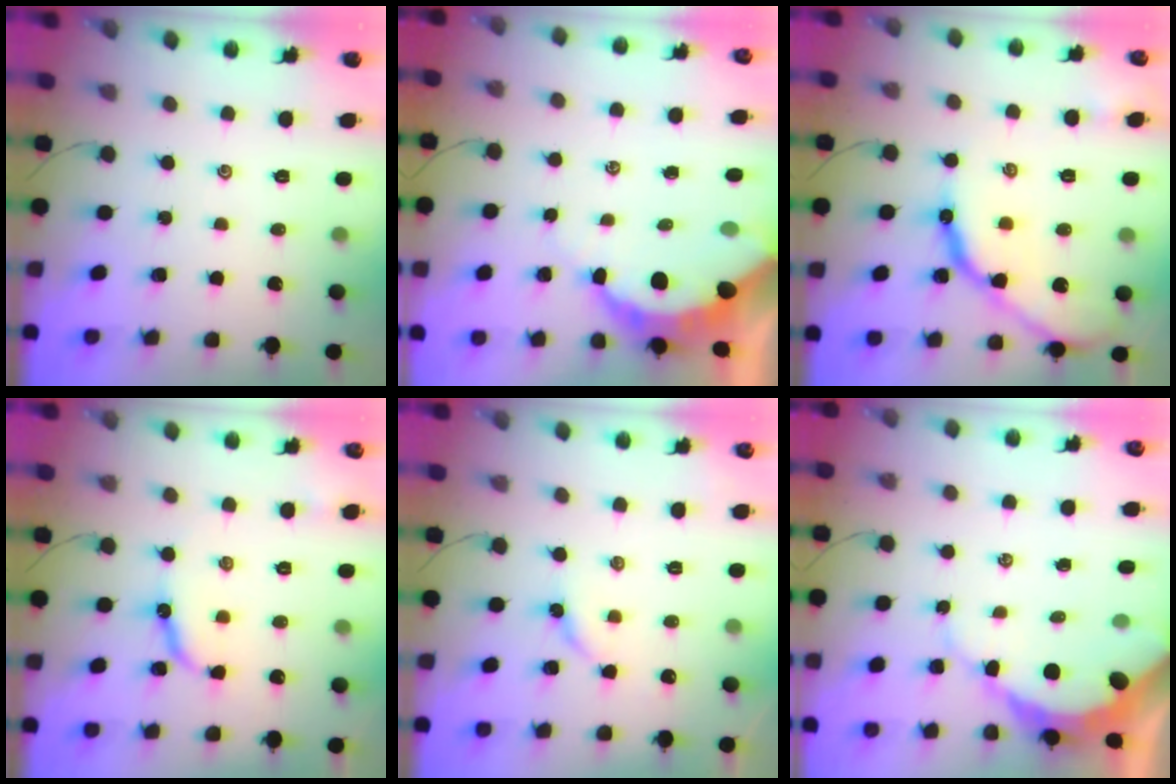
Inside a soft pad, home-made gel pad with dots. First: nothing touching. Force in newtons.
{"total": 10.1, "press": 10.0, "slide": 1.0}
{"total": 14.2, "press": 14.2, "slide": 1.0}
{"total": 8.2, "press": 8.2, "slide": 0.7}
{"total": 4.4, "press": 4.4, "slide": 0.5}
{"total": 8.7, "press": 8.6, "slide": 0.7}